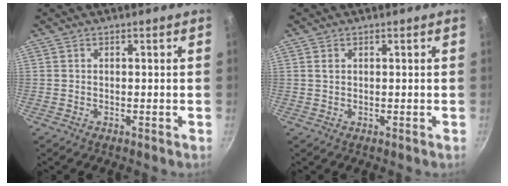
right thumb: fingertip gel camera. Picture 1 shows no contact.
{"total": 1.1, "force": [0.4, 0.8, 0.7], "torque": [-0.012, 0.001, 0.008]}